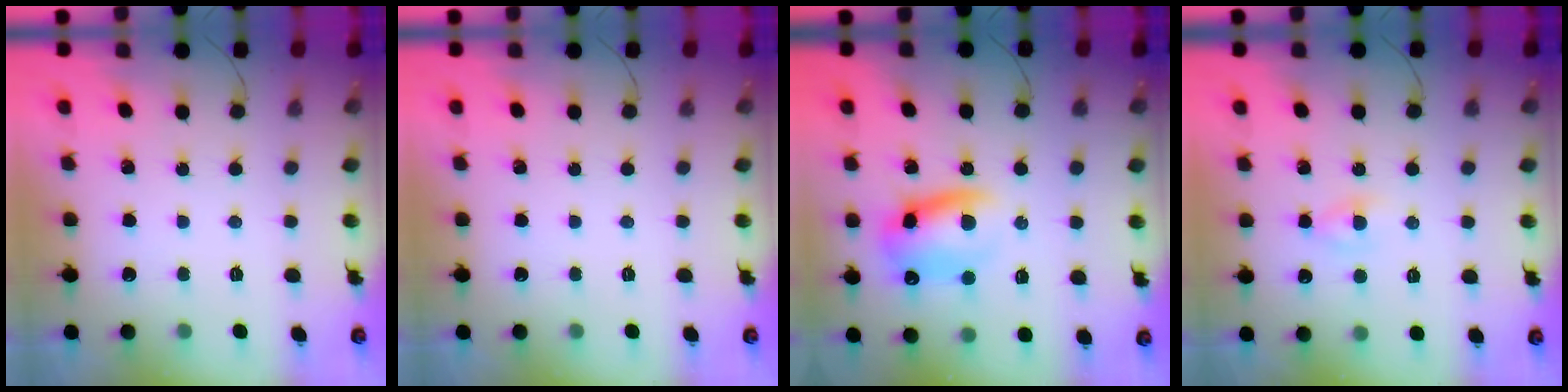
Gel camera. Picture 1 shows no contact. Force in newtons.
{"total": 0.0}
{"total": 11.2, "press": 11.0, "slide": 2.2}
{"total": 2.2, "press": 2.1, "slide": 0.9}